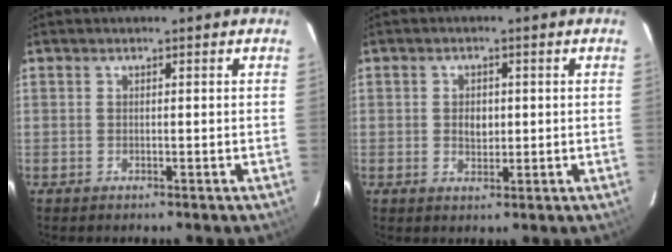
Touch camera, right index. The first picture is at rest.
{"total": 2.9, "force": [0.0, 2.2, 1.9], "torque": [-0.030, 0.004, 0.001]}